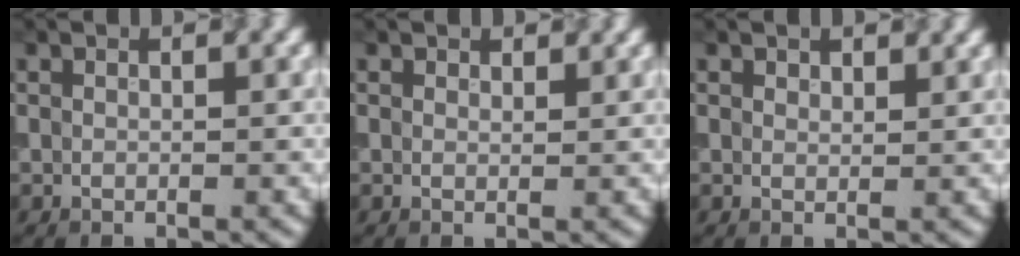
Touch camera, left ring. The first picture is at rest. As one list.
[{"total": 0.8, "force": [0.7, 0.4, 0.1], "torque": [-0.001, -0.003, 0.008]}, {"total": 1.1, "force": [0.9, 0.5, 0.2], "torque": [-0.004, -0.001, 0.014]}]